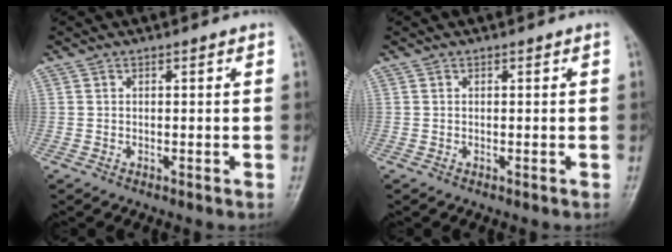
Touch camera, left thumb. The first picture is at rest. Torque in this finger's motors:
{"motor_torque": [2.59, 2.42, 0.00, -0.19, 0.03]}